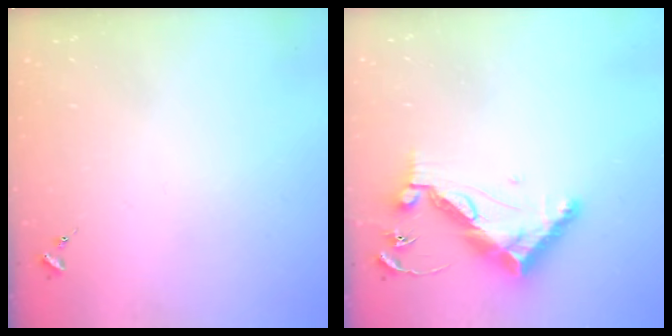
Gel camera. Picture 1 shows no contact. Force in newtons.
{"total": 13.0, "press": 13.0, "slide": 0.6}